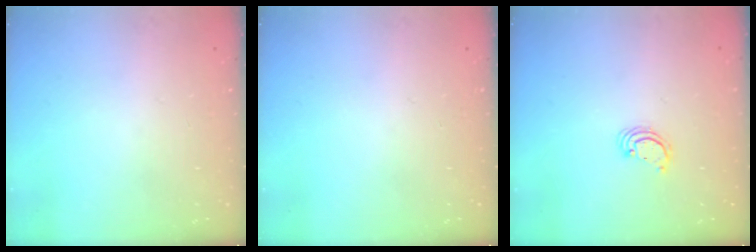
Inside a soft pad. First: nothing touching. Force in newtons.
{"total": 0.0}
{"total": 2.2, "press": 2.2, "slide": 0.2}